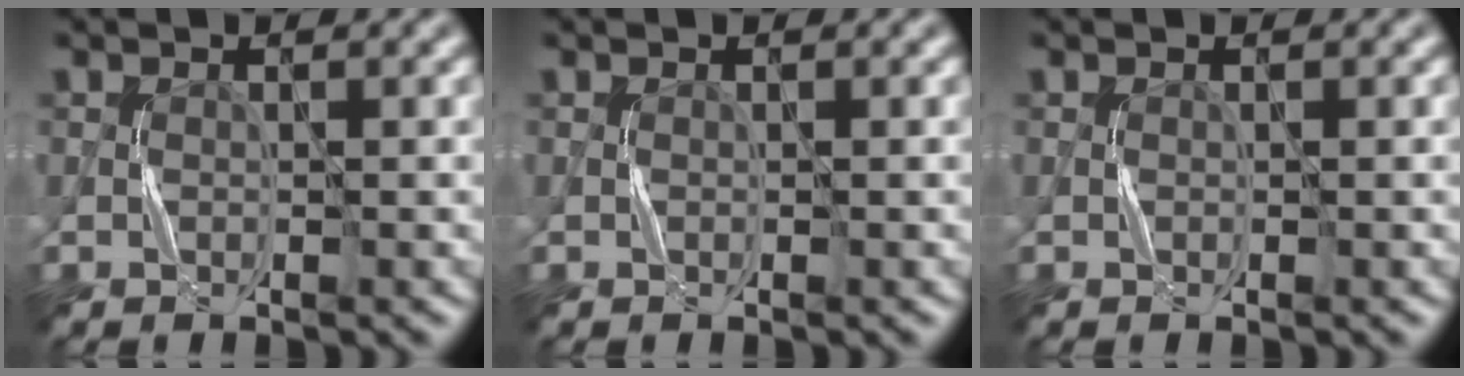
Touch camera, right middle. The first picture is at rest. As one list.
[{"total": 0.0}, {"total": 0.0}]